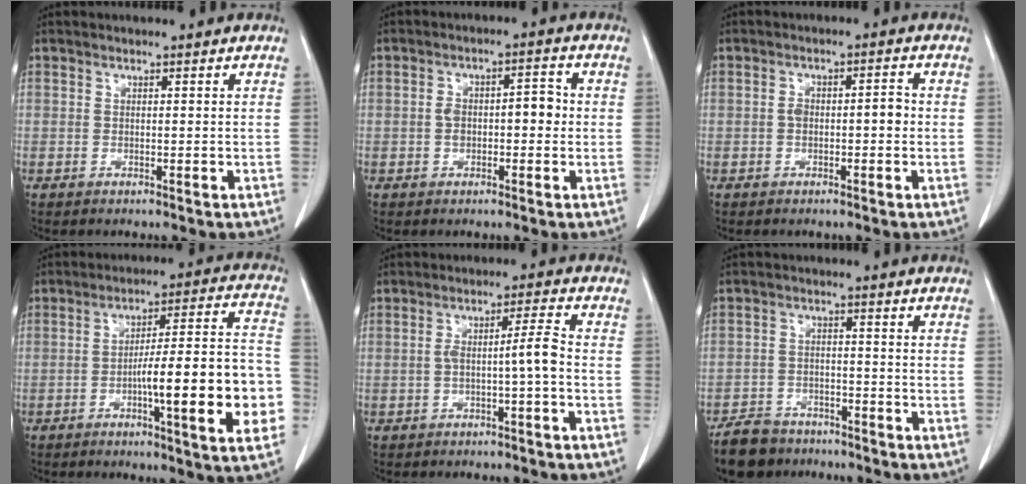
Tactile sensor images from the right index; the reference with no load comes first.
{"total": 5.3, "force": [-0.4, 2.6, 4.6], "torque": [-0.083, 0.026, -0.006]}
{"total": 3.7, "force": [-0.4, 1.6, 3.3], "torque": [-0.055, 0.018, -0.004]}
{"total": 17.6, "force": [-4.8, 1.5, 16.8], "torque": [-0.195, 0.021, -0.063]}
{"total": 4.3, "force": [-1.1, -0.3, 4.1], "torque": [-0.070, 0.017, -0.014]}
{"total": 7.2, "force": [-5.9, 3.7, 1.6], "torque": [-0.038, -0.005, -0.099]}